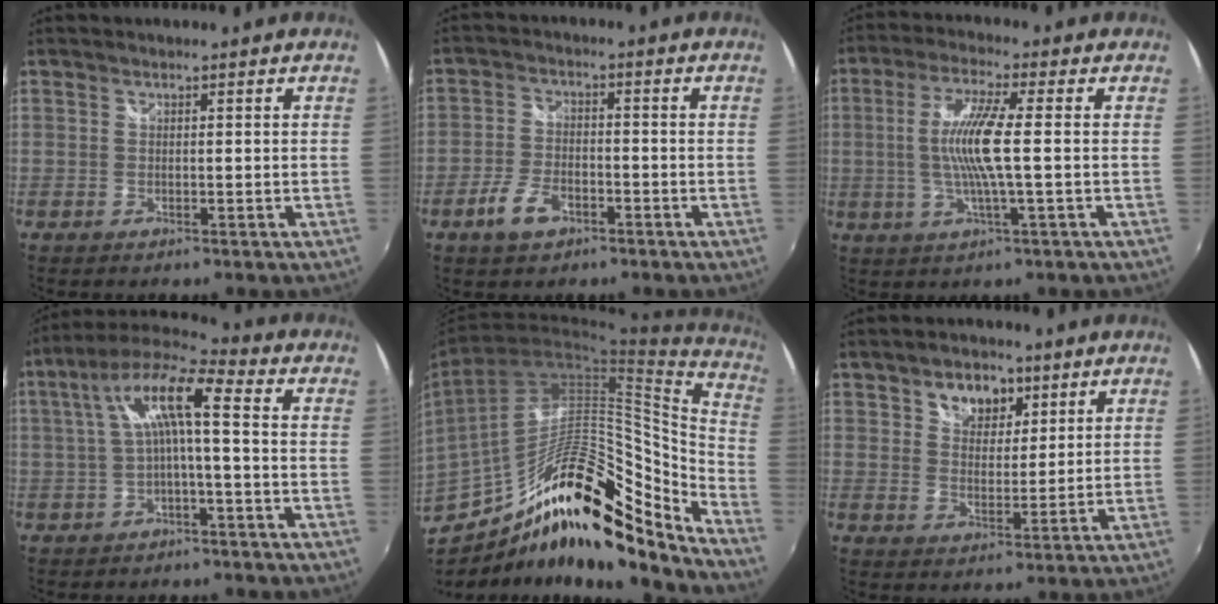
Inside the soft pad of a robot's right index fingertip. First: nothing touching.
{"total": 6.7, "force": [-3.8, 3.6, 4.1], "torque": [-0.095, -0.002, -0.068]}
{"total": 9.3, "force": [-0.4, 0.2, 9.3], "torque": [-0.184, -0.002, -0.007]}
{"total": 10.1, "force": [0.0, 1.7, 10.0], "torque": [-0.205, 0.025, 0.000]}
{"total": 21.6, "force": [-13.0, 7.8, 15.4], "torque": [-0.267, 0.011, -0.237]}
{"total": 7.2, "force": [3.9, 4.9, 3.6], "torque": [-0.056, 0.013, 0.065]}